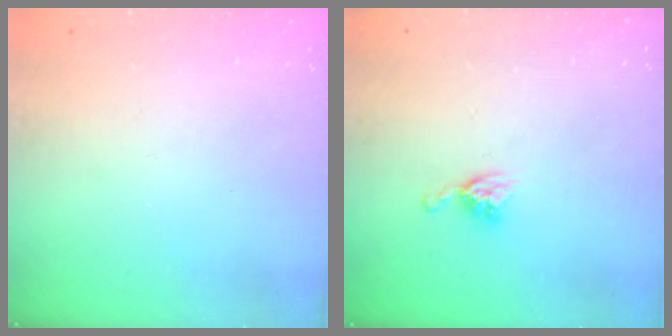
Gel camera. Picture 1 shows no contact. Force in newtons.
{"total": 5.5, "press": 5.5, "slide": 0.1}